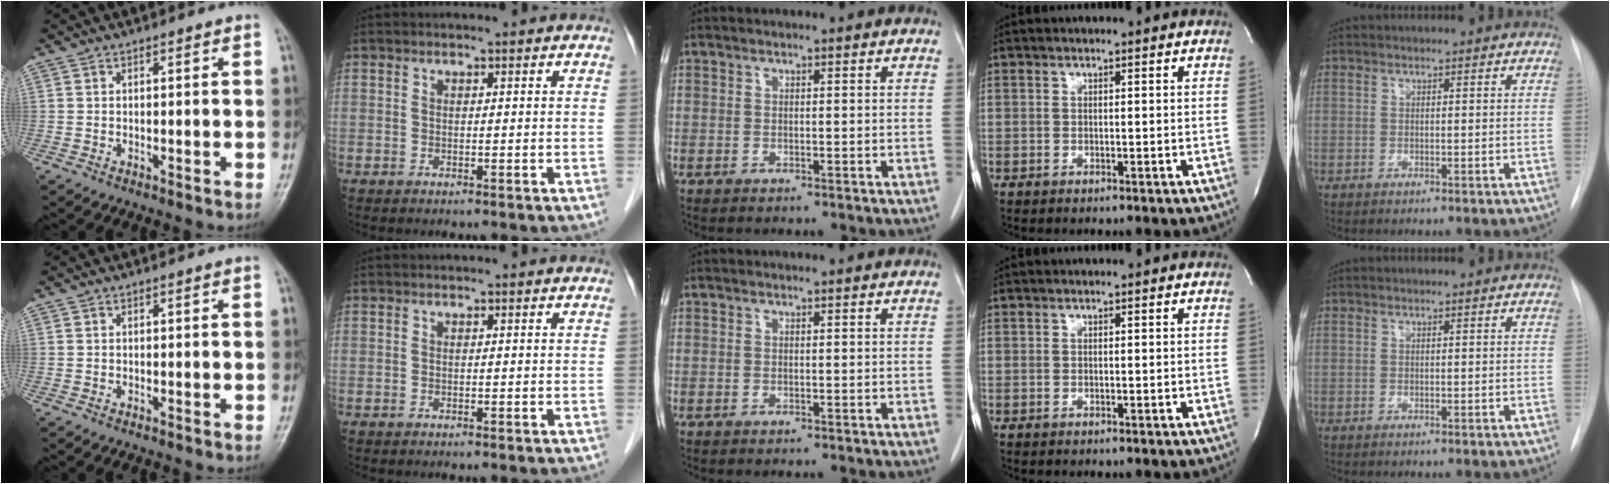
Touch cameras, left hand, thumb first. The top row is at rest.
{}